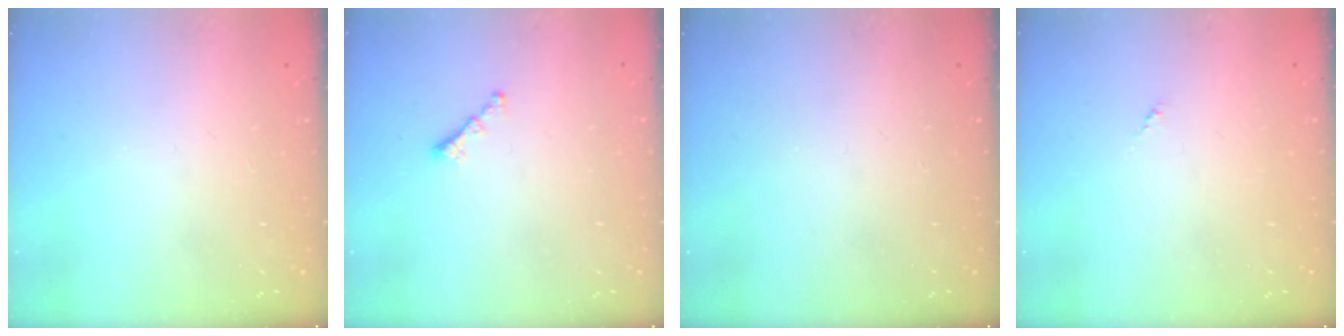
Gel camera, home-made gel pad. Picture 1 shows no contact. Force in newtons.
{"total": 1.6, "press": 1.5, "slide": 0.5}
{"total": 0.0}
{"total": 0.0}